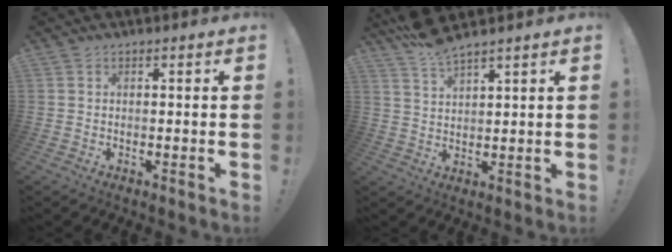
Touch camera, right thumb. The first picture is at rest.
{"total": 5.6, "force": [5.1, 0.4, 2.2], "torque": [-0.055, -0.030, 0.094]}